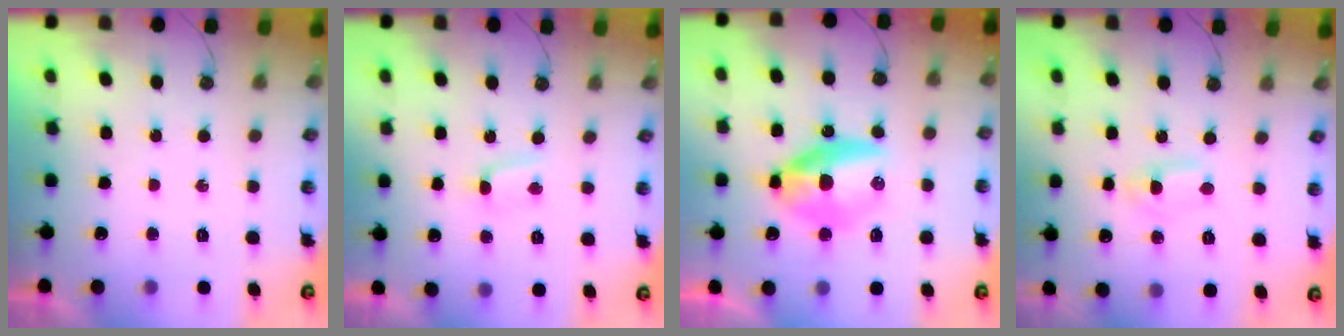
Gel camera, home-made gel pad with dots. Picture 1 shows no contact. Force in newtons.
{"total": 2.4, "press": 2.4, "slide": 0.3}
{"total": 10.1, "press": 10.0, "slide": 0.8}
{"total": 1.1, "press": 0.9, "slide": 0.6}